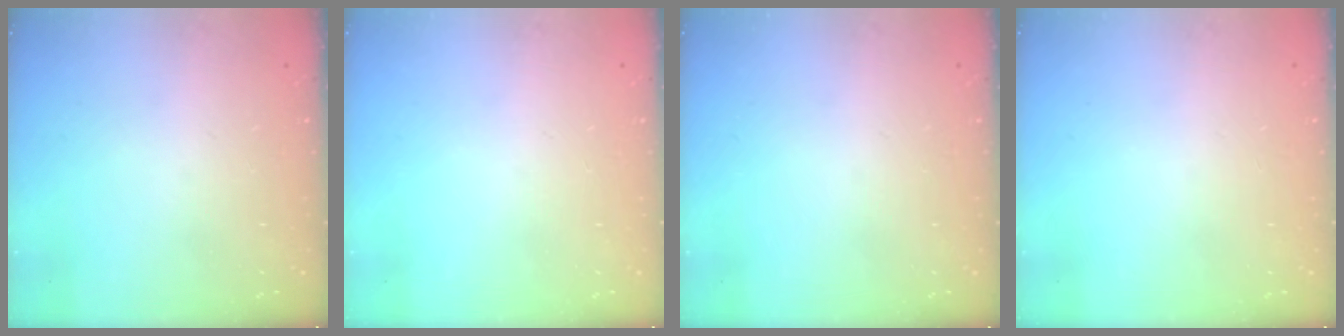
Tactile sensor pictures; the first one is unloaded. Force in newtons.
{"total": 0.0}
{"total": 0.0}
{"total": 0.0}